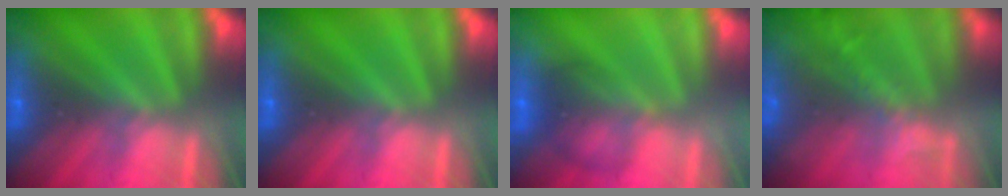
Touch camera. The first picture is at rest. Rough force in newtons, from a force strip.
{"total": 0.0}
{"total": 2.0}
{"total": 7.6}